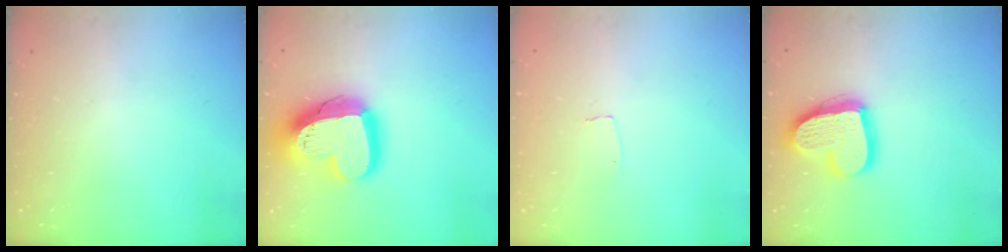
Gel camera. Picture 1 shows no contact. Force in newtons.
{"total": 21.6, "press": 21.5, "slide": 1.9}
{"total": 3.0, "press": 3.0, "slide": 0.2}
{"total": 17.8, "press": 17.7, "slide": 1.9}